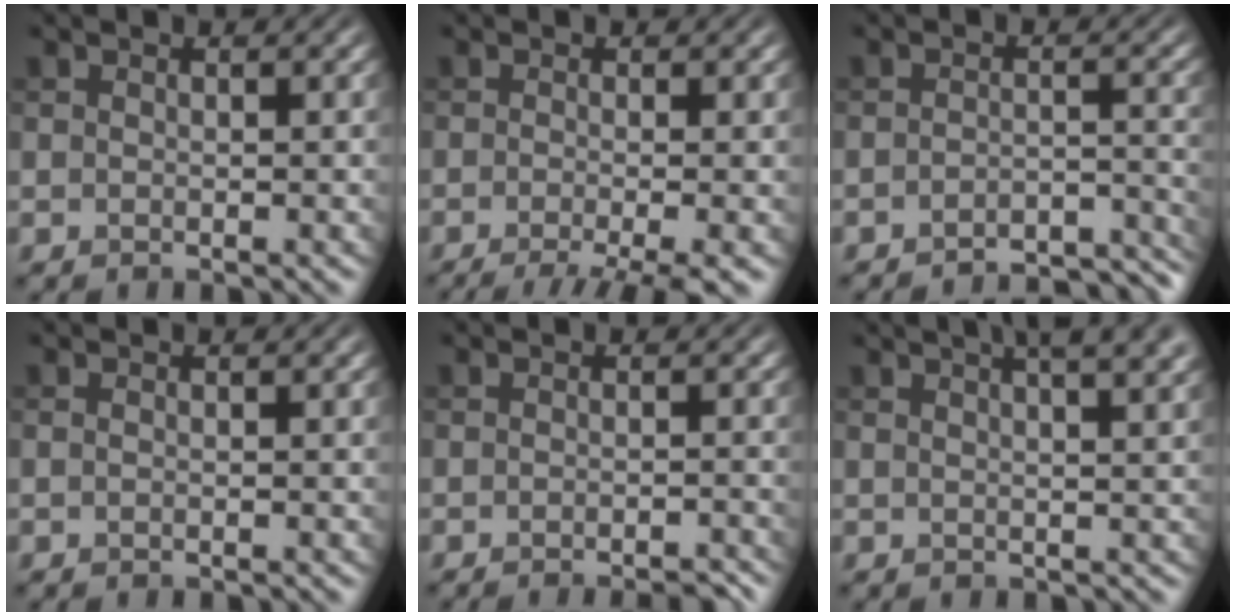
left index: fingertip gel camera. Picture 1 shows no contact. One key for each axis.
{"total": 6.3, "fx": -3.3, "fy": 1.6, "fz": 5.1, "tx": -0.058, "ty": -0.009, "tz": -0.051}
{"total": 5.4, "fx": -5.0, "fy": 0.9, "fz": 1.8, "tx": -0.021, "ty": 0.001, "tz": -0.060}
{"total": 0.0}
{"total": 3.1, "fx": -2.5, "fy": 0.5, "fz": 1.8, "tx": -0.015, "ty": 0.002, "tz": -0.035}
{"total": 8.5, "fx": 5.0, "fy": 3.4, "fz": 5.9, "tx": -0.027, "ty": 0.051, "tz": 0.033}